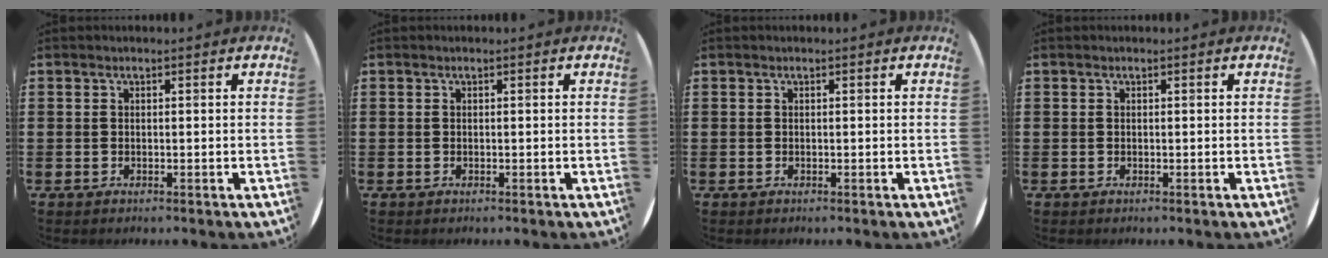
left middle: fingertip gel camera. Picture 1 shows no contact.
{"total": 0.0}
{"total": 0.0}
{"total": 0.0}